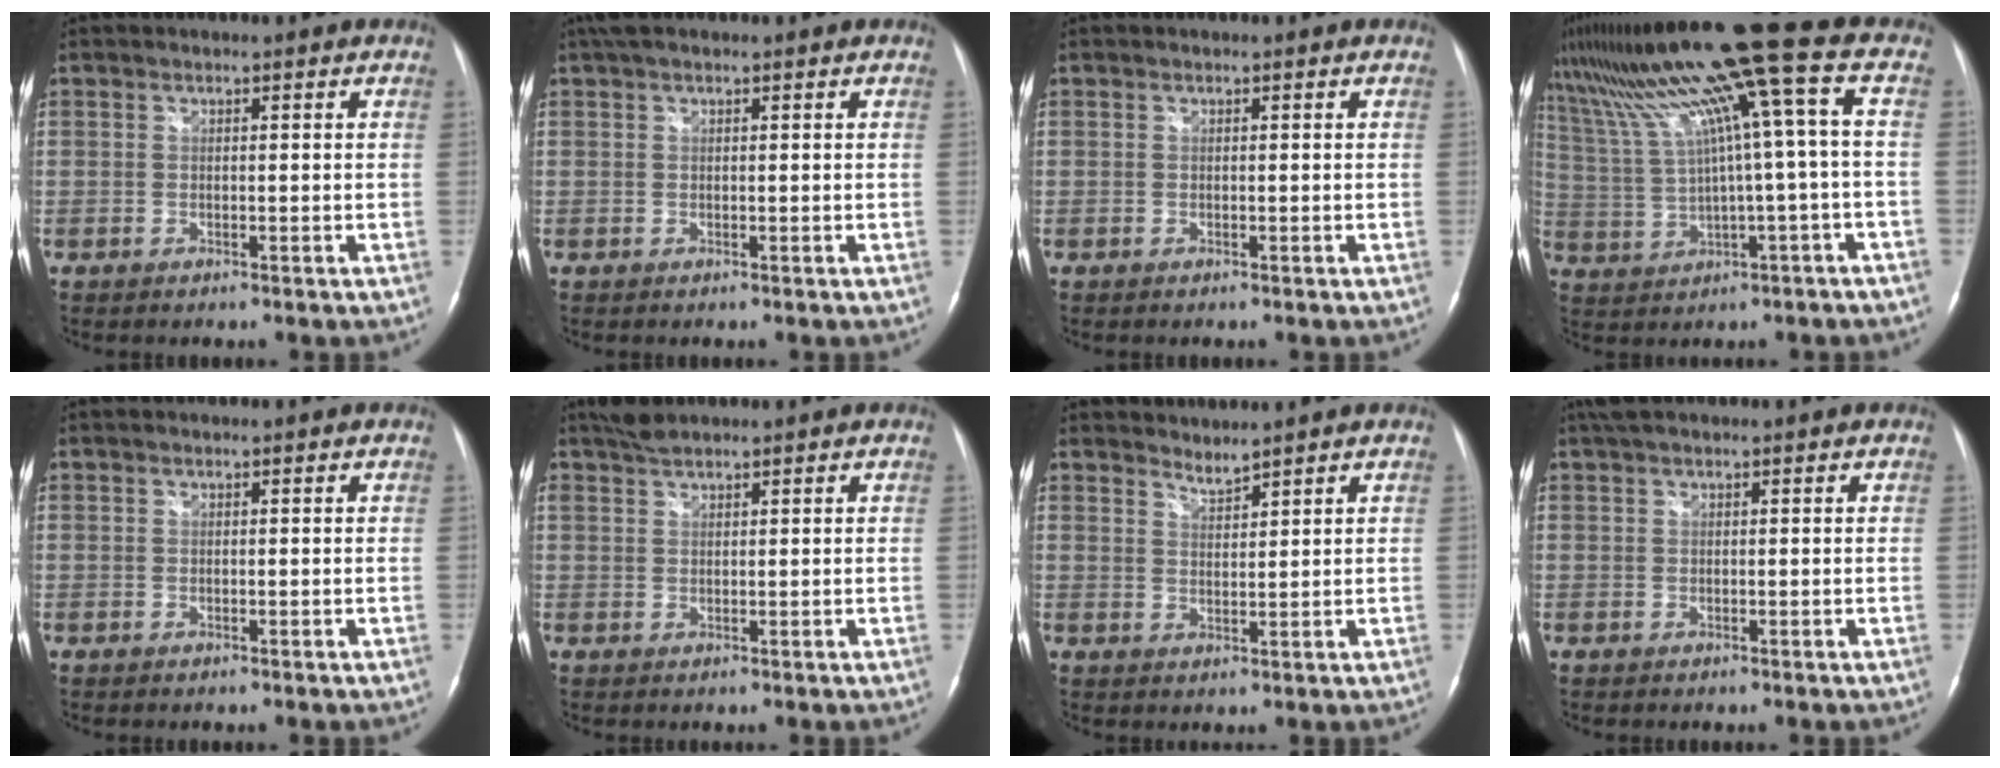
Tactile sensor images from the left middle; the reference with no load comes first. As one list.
[{"total": 3.1, "force": [2.2, 0.9, 2.0], "torque": [-0.041, 0.033, 0.040]}, {"total": 0.0}, {"total": 14.8, "force": [6.0, -1.3, 13.5], "torque": [-0.235, 0.041, 0.111]}, {"total": 0.0}, {"total": 2.5, "force": [2.3, 0.5, 0.9], "torque": [-0.023, 0.011, 0.046]}, {"total": 2.0, "force": [2.0, -0.3, 0.0], "torque": [-0.001, -0.003, 0.041]}, {"total": 3.0, "force": [2.3, 0.7, 1.8], "torque": [-0.035, 0.029, 0.043]}]